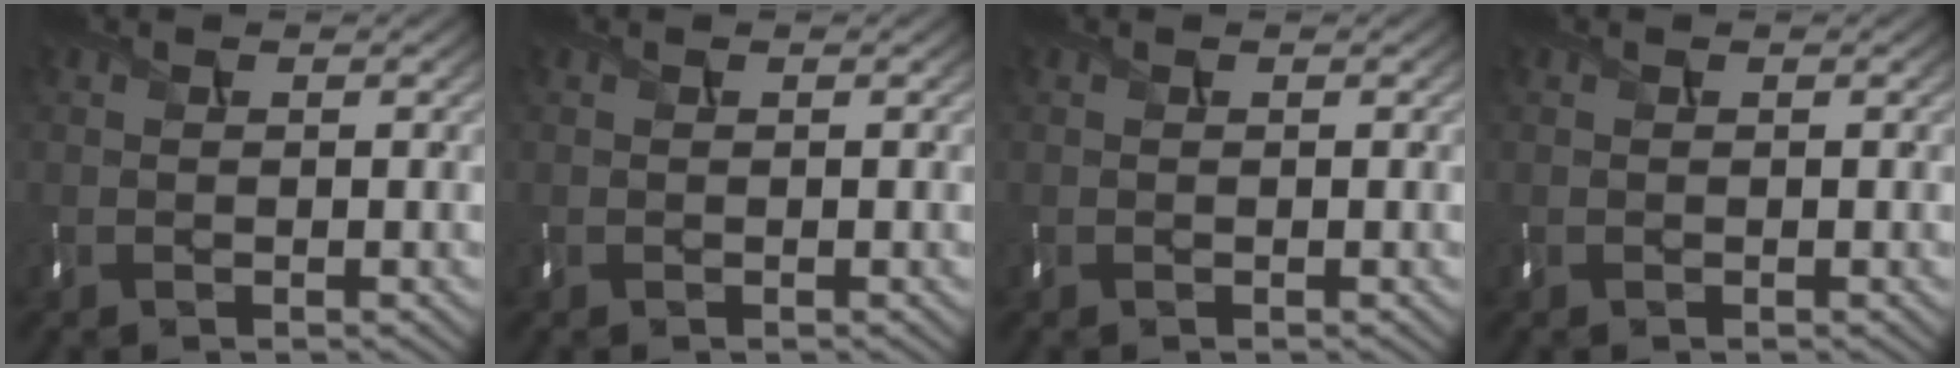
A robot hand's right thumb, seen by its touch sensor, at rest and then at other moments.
{"total": 0.0}
{"total": 0.0}
{"total": 0.0}